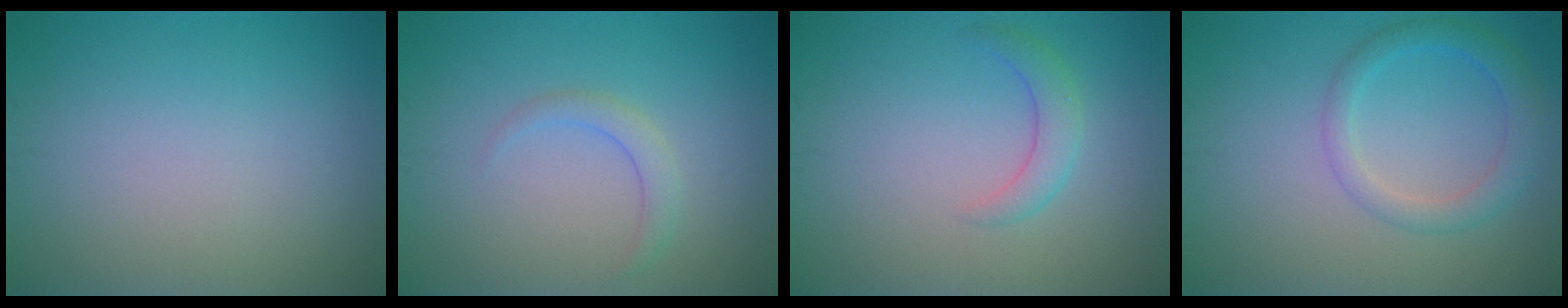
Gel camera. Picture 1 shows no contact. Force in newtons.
{"total": 1.6, "press": 1.6, "slide": 0.1}
{"total": 2.0, "press": 2.0, "slide": 0.1}
{"total": 3.0, "press": 3.0, "slide": 0.2}